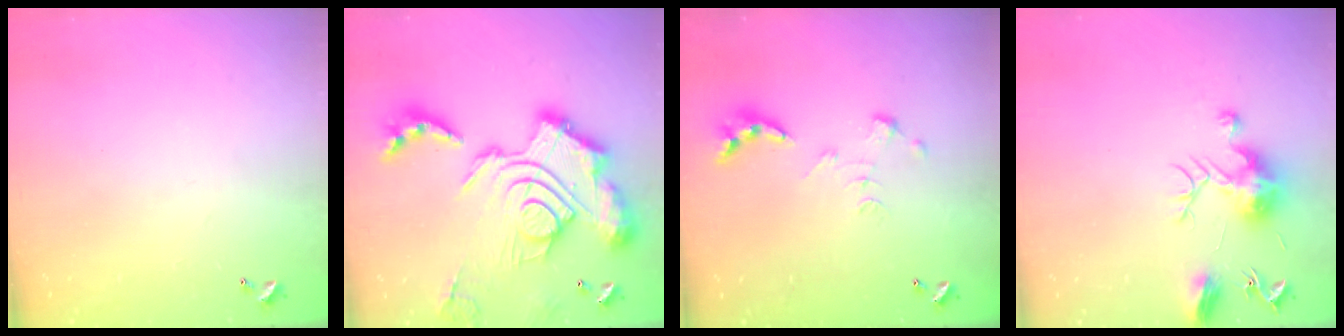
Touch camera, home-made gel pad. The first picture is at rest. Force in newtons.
{"total": 4.2, "press": 3.4, "slide": 2.5}
{"total": 3.3, "press": 3.3, "slide": 0.4}
{"total": 12.0, "press": 12.0, "slide": 0.5}